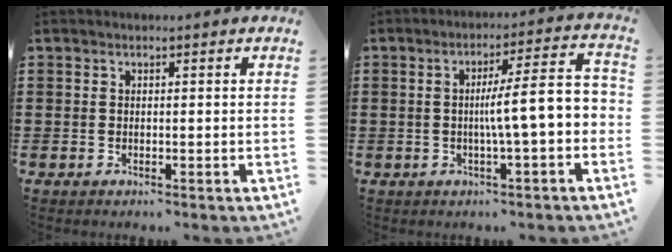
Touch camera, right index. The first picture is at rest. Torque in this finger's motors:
{"motor_torque": [2.14, 0.00, 0.83, 0.18]}